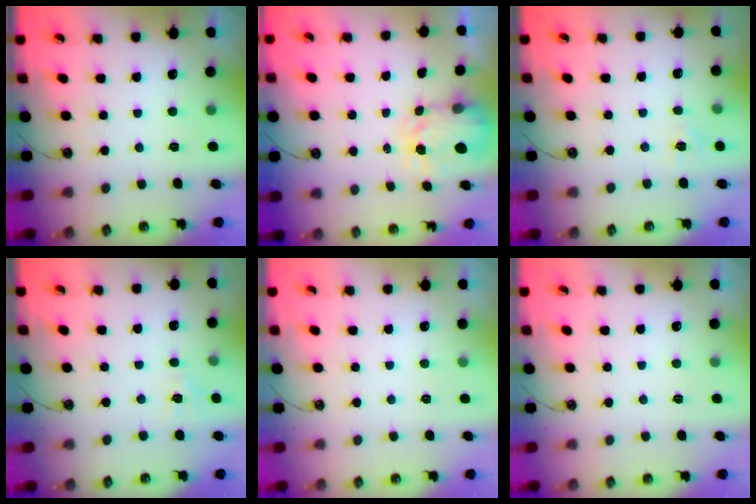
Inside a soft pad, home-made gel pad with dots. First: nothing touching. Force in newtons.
{"total": 3.6, "press": 3.5, "slide": 0.4}
{"total": 5.9, "press": 5.9, "slide": 0.7}
{"total": 4.4, "press": 4.3, "slide": 0.6}
{"total": 0.0}
{"total": 0.0}